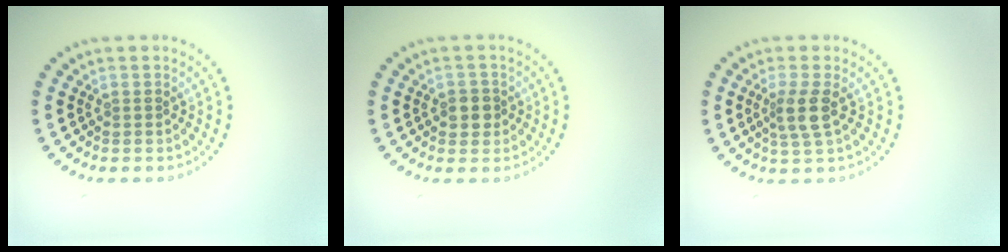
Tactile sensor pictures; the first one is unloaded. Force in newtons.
{"total": 1.8, "press": 1.8, "slide": 0.6}
{"total": 2.6, "press": 2.1, "slide": 1.5}